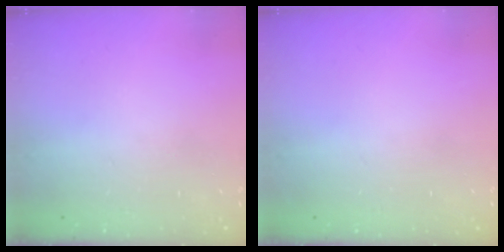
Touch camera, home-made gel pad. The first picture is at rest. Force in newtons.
{"total": 0.0}